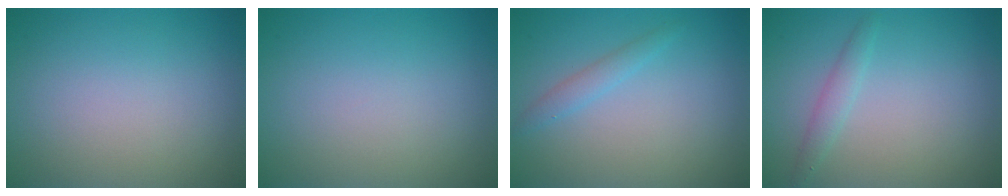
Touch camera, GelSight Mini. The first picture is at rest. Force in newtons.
{"total": 0.0}
{"total": 1.3, "press": 1.3, "slide": 0.0}
{"total": 1.4, "press": 1.4, "slide": 0.1}